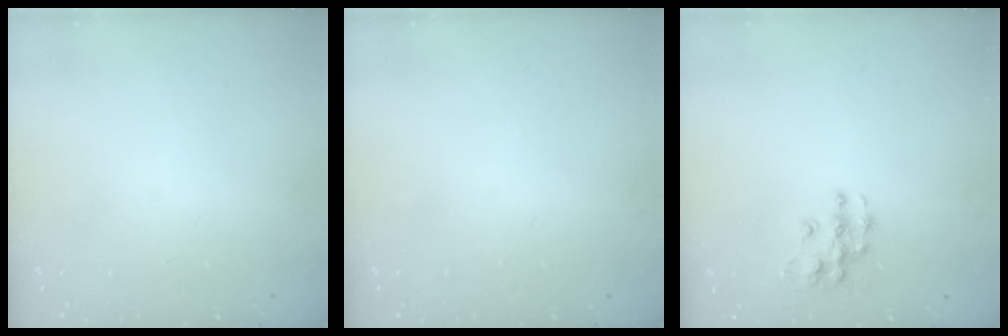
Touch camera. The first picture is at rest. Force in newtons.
{"total": 0.0}
{"total": 9.2, "press": 9.2, "slide": 0.5}